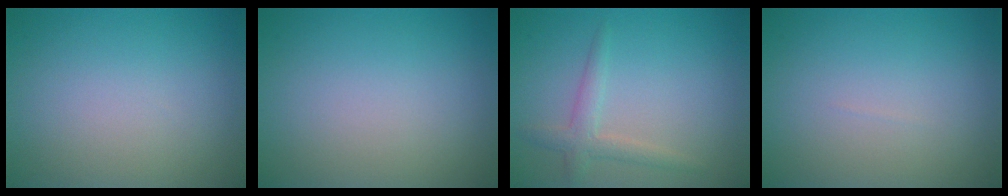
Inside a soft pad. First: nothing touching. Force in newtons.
{"total": 0.0}
{"total": 2.1, "press": 2.1, "slide": 0.1}
{"total": 0.0}